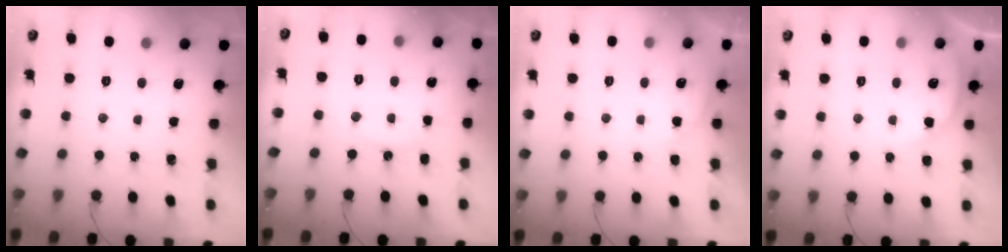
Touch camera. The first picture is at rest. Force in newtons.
{"total": 8.9, "press": 8.9, "slide": 0.5}
{"total": 3.8, "press": 3.8, "slide": 0.3}
{"total": 6.5, "press": 6.5, "slide": 0.5}